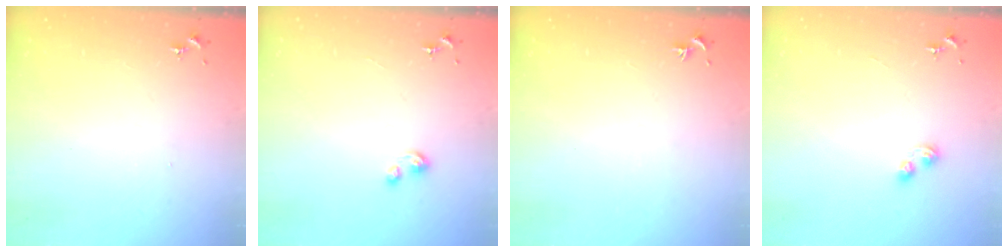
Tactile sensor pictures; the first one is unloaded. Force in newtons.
{"total": 3.2, "press": 3.2, "slide": 0.4}
{"total": 0.0}
{"total": 4.8, "press": 4.8, "slide": 0.5}